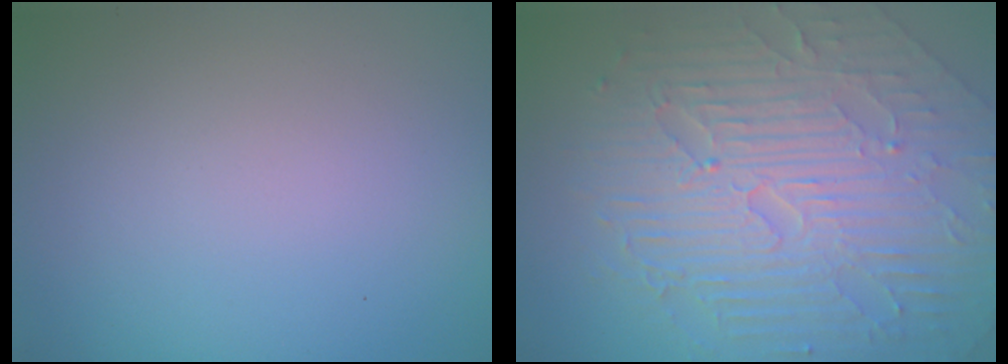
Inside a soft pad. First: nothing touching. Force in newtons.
{"total": 9.8, "press": 6.5, "slide": 7.3}